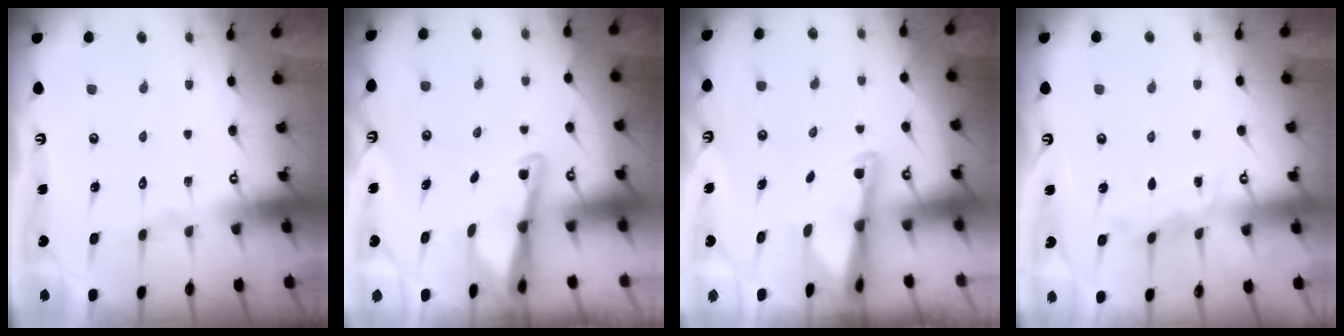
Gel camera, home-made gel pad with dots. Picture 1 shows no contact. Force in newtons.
{"total": 2.9, "press": 2.9, "slide": 0.3}
{"total": 2.4, "press": 2.3, "slide": 0.6}
{"total": 5.1, "press": 5.1, "slide": 0.5}